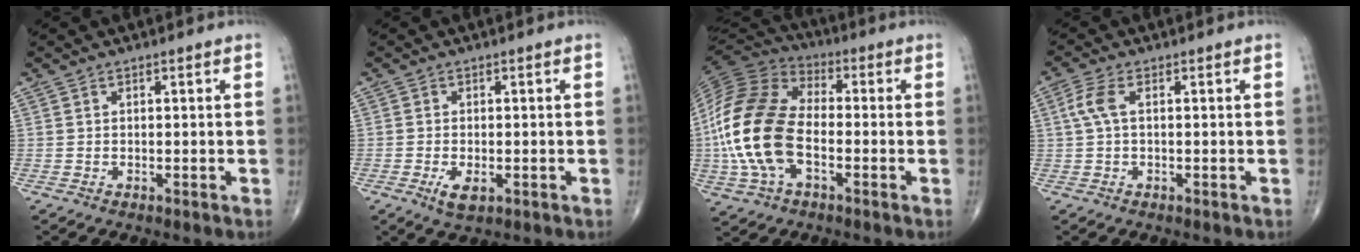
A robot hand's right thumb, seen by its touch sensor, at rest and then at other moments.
{"total": 3.5, "force": [-1.3, 1.7, 2.7], "torque": [-0.047, -0.004, -0.019]}
{"total": 19.9, "force": [-3.1, 11.6, 15.9], "torque": [-0.336, 0.021, -0.065]}
{"total": 3.8, "force": [0.6, 1.6, 3.4], "torque": [-0.095, 0.012, 0.009]}